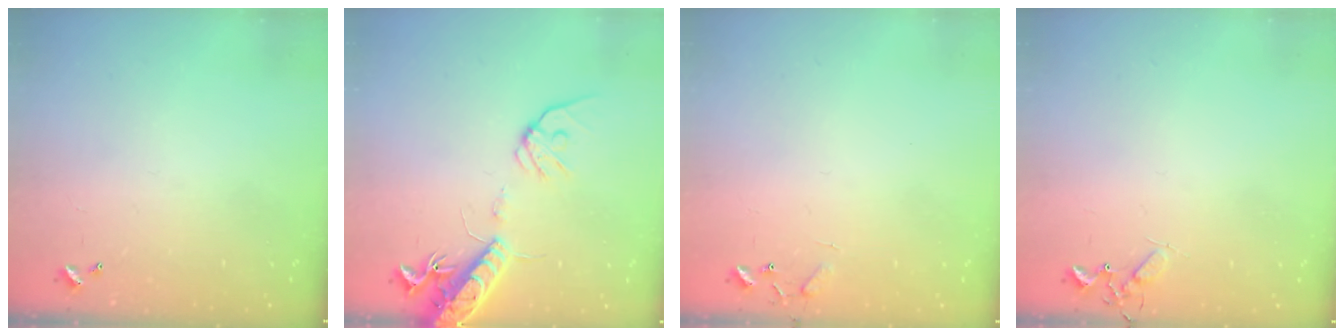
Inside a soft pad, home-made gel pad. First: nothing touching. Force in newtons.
{"total": 16.4, "press": 16.1, "slide": 3.0}
{"total": 5.8, "press": 5.8, "slide": 0.5}
{"total": 4.6, "press": 4.6, "slide": 0.6}